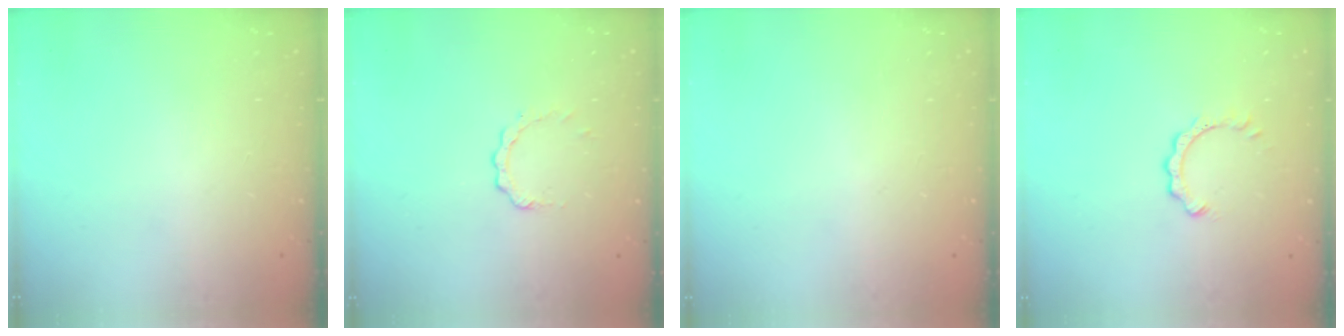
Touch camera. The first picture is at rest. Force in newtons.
{"total": 2.8, "press": 2.8, "slide": 0.3}
{"total": 1.7, "press": 1.6, "slide": 0.8}
{"total": 3.9, "press": 3.9, "slide": 0.2}